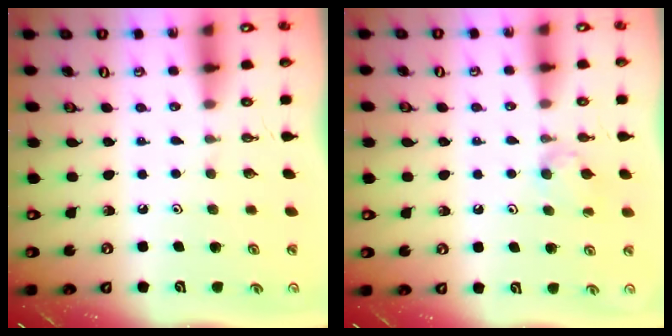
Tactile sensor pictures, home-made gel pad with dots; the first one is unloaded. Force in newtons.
{"total": 5.8, "press": 5.8, "slide": 0.7}